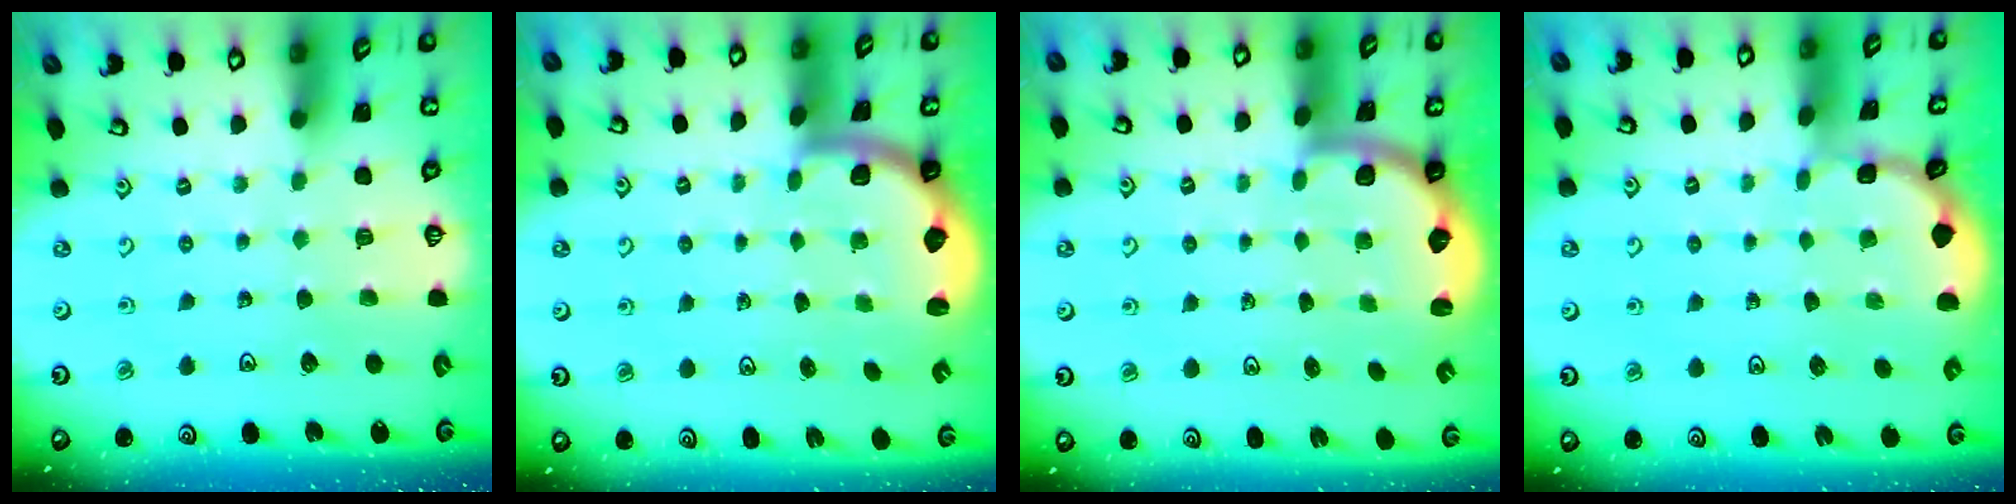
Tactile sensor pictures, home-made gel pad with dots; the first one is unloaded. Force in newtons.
{"total": 1.9, "press": 1.8, "slide": 0.5}
{"total": 2.3, "press": 2.0, "slide": 1.2}
{"total": 2.3, "press": 2.3, "slide": 0.1}